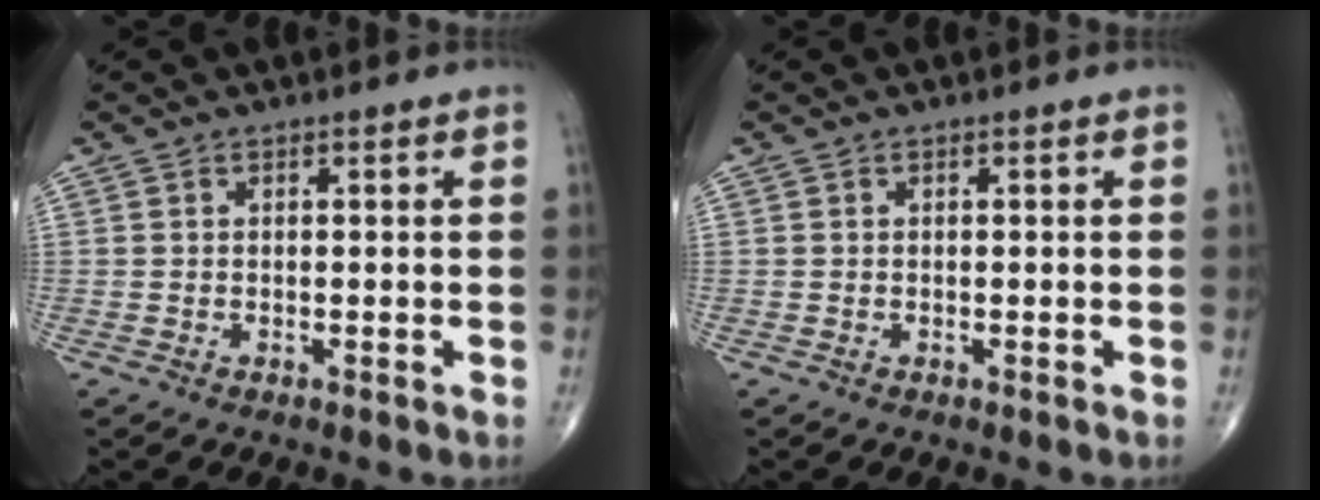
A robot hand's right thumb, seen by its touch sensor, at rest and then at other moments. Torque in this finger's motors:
{"motor_torque": [0.18, 0.02, 0.00, 0.14, 0.07]}